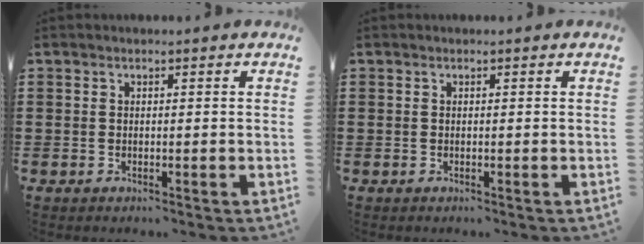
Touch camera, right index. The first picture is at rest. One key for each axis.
{"total": 0.0}